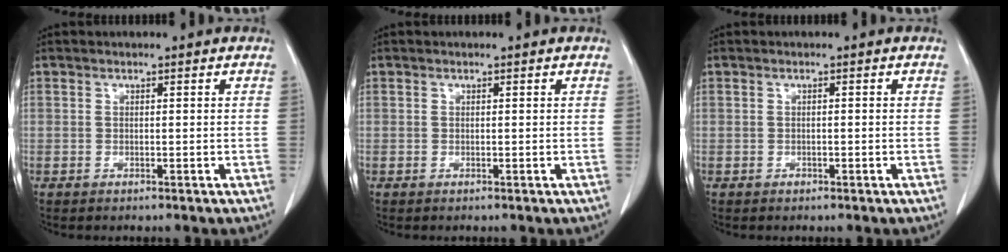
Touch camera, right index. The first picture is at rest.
{"total": 0.0}
{"total": 0.7, "force": [-0.1, 0.6, 0.4], "torque": [-0.007, 0.003, 0.000]}